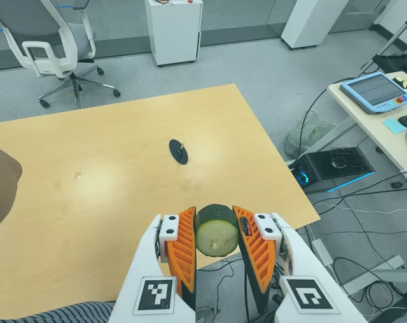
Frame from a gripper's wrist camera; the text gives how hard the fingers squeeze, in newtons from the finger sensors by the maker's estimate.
{"total": 11.1, "left": 10.1, "right": 12.1}